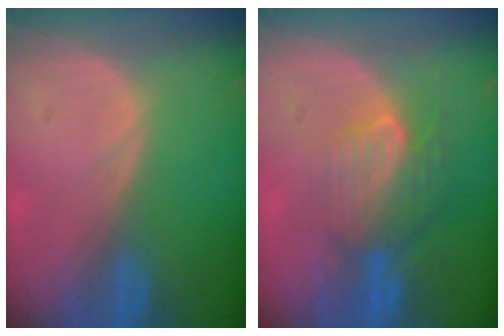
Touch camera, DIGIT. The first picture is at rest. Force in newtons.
{"total": 8.0, "press": 7.3, "slide": 3.3}